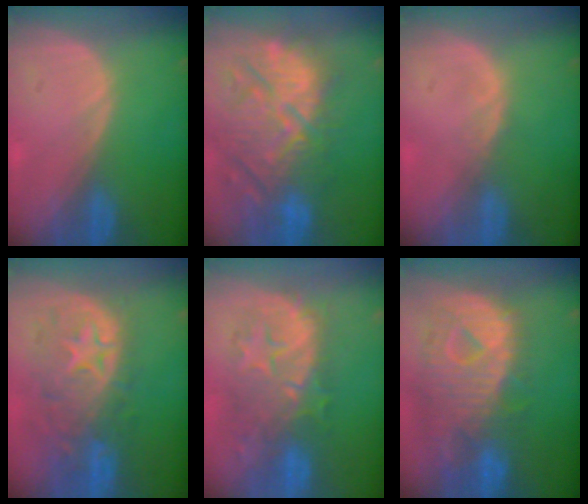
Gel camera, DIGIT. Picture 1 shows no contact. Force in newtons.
{"total": 13.1, "press": 12.3, "slide": 4.5}
{"total": 0.9, "press": 0.9, "slide": 0.2}
{"total": 10.8, "press": 9.7, "slide": 4.8}
{"total": 9.6, "press": 9.4, "slide": 2.2}
{"total": 12.5, "press": 10.8, "slide": 6.4}